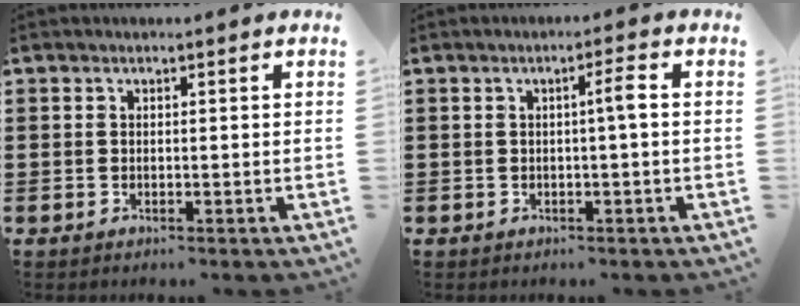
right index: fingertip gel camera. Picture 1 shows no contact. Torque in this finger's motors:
{"motor_torque": [0.62, -0.32, 0.09, 0.07]}